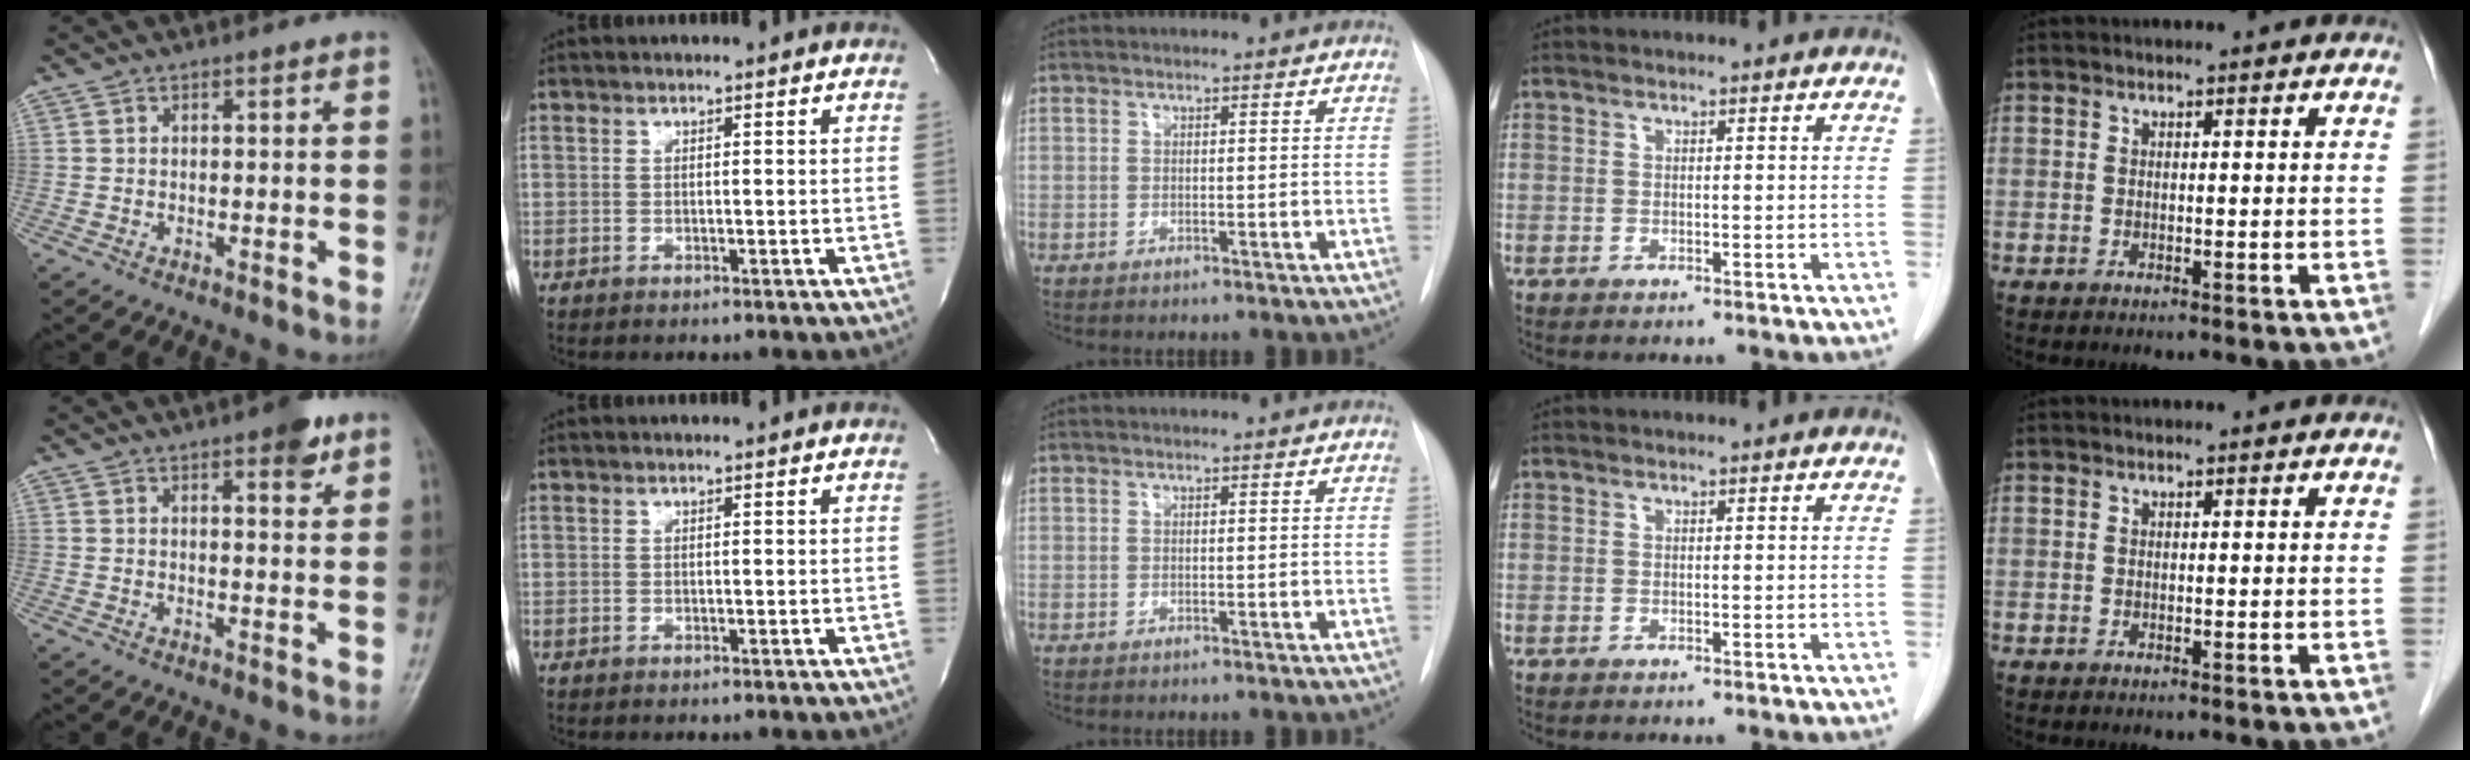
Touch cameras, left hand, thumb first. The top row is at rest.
{"thumb": {"total": 5.1, "force": [3.1, 1.6, 3.7], "torque": [-0.039, -0.013, 0.037]}}